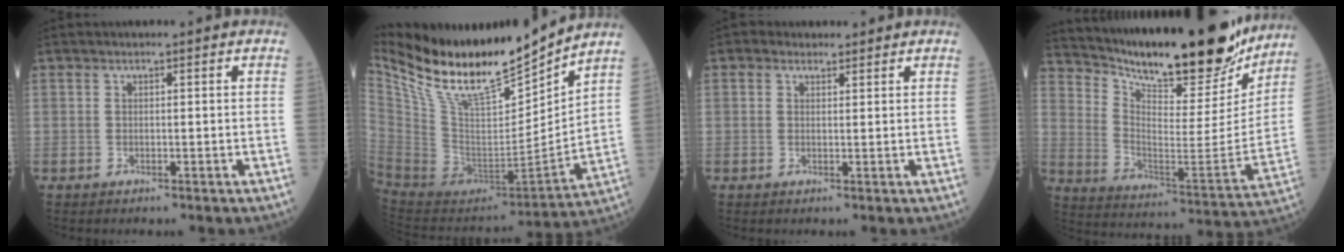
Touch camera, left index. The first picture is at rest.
{"total": 21.6, "force": [18.4, 3.3, 10.9], "torque": [-0.209, -0.026, 0.337]}
{"total": 1.9, "force": [1.3, 1.3, 0.3], "torque": [-0.008, 0.016, 0.018]}
{"total": 25.0, "force": [21.9, 5.0, 11.0], "torque": [-0.188, -0.052, 0.316]}